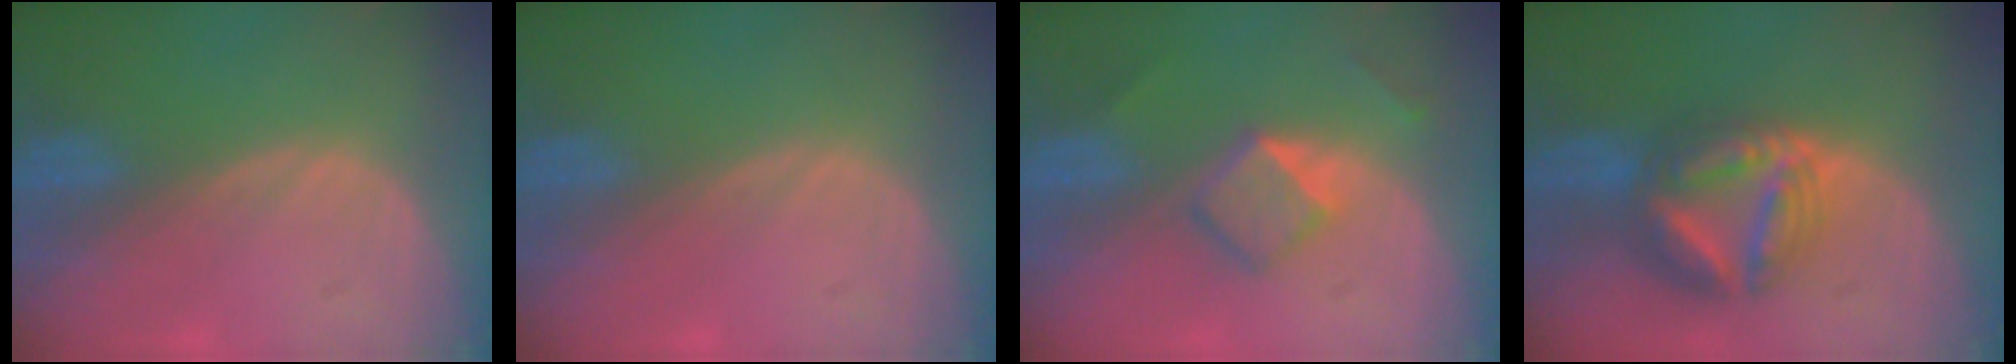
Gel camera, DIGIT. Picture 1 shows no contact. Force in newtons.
{"total": 0.0}
{"total": 5.1, "press": 4.5, "slide": 2.3}
{"total": 8.1, "press": 8.1, "slide": 0.8}